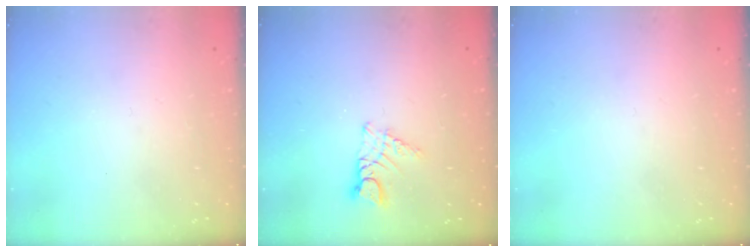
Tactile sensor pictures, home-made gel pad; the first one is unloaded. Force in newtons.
{"total": 4.9, "press": 4.8, "slide": 0.4}
{"total": 0.0}